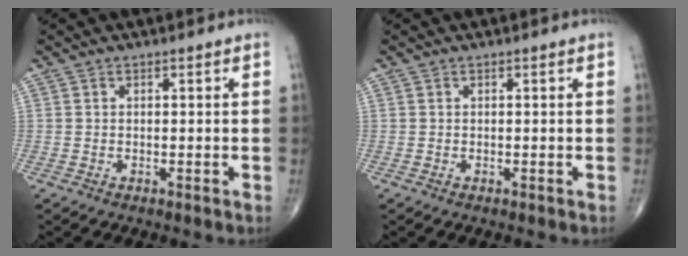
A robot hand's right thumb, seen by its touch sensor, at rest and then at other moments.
{"total": 0.0}